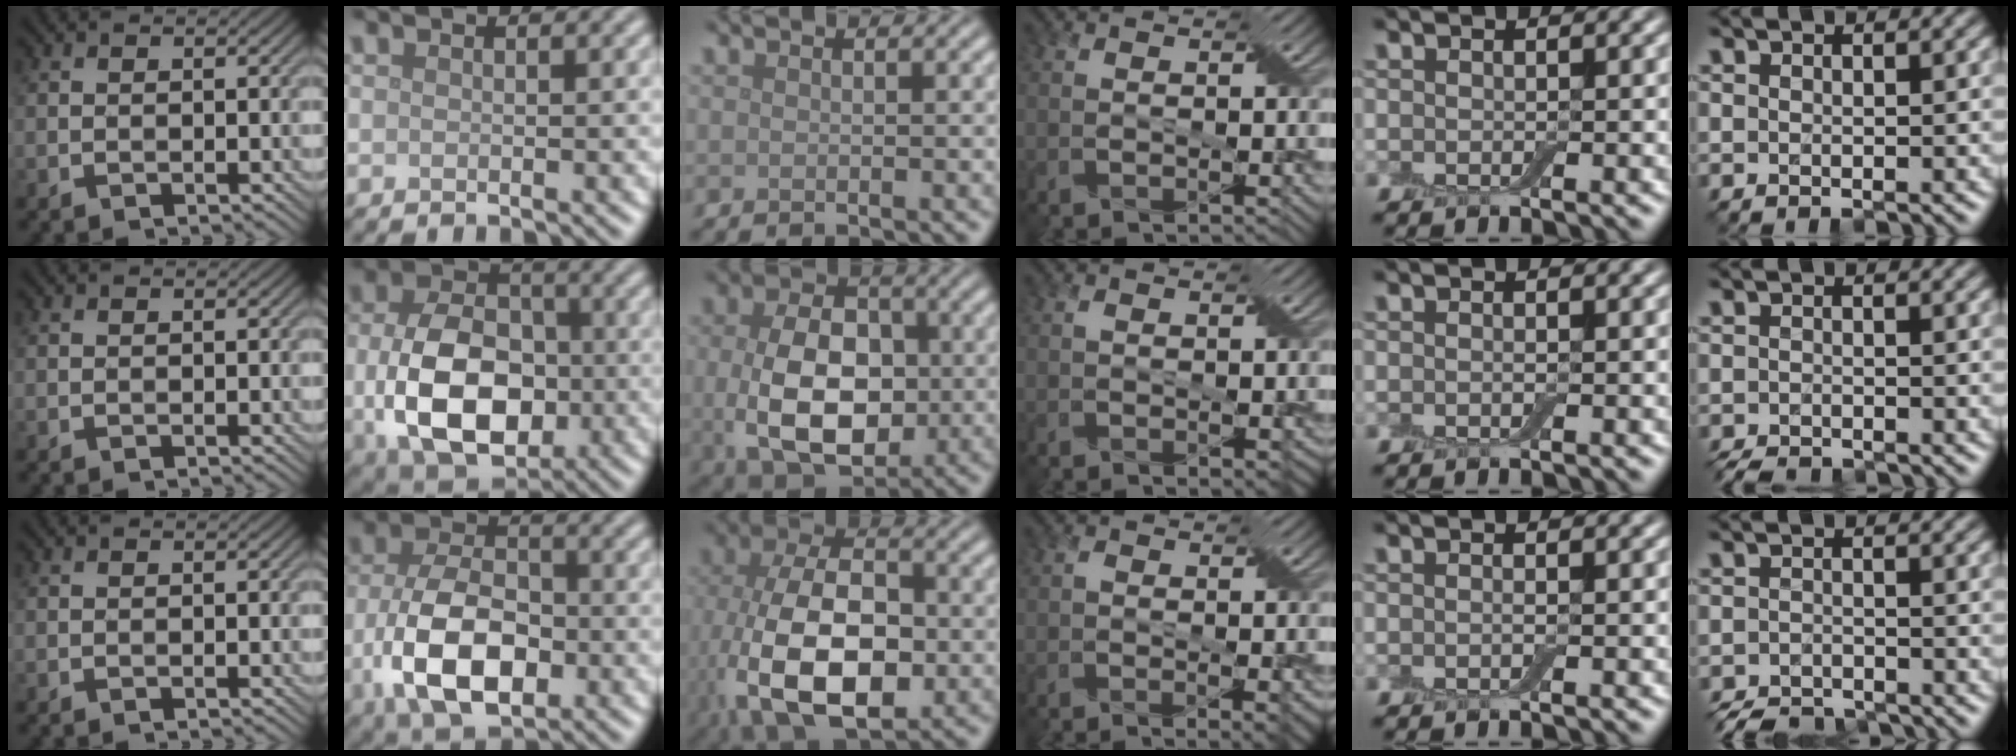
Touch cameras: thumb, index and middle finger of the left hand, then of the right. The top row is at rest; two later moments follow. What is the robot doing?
{"motion": "fold", "object": "apron"}